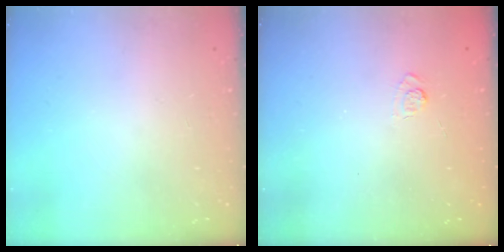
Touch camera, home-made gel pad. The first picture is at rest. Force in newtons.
{"total": 2.2, "press": 1.8, "slide": 1.3}